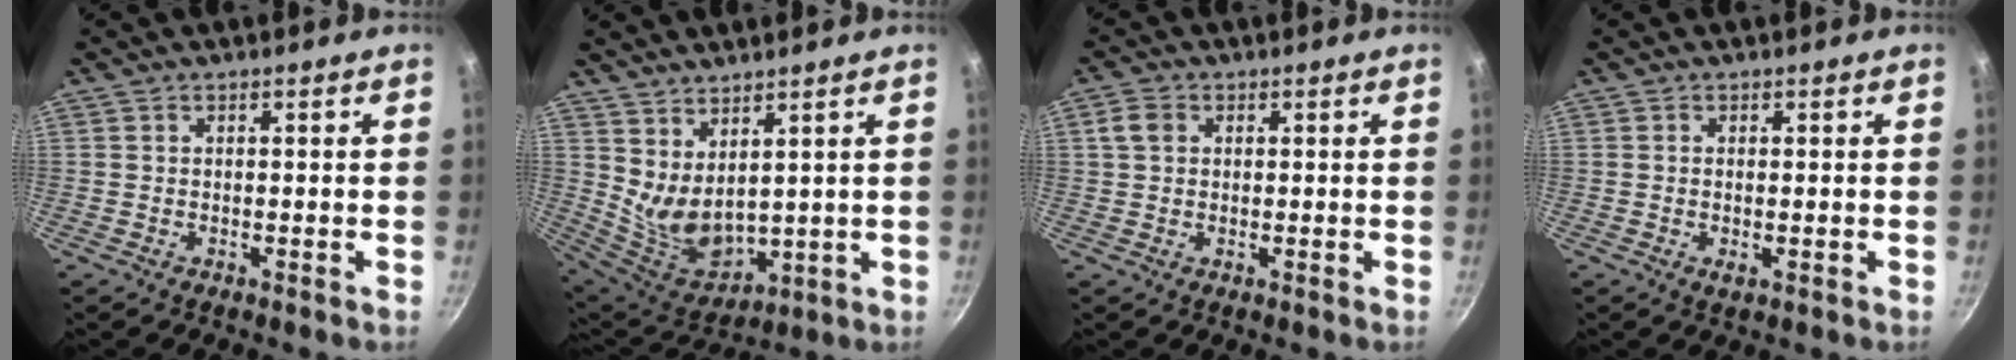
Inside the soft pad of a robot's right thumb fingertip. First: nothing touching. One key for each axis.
{"total": 9.6, "fx": 4.7, "fy": 4.9, "fz": 6.8, "tx": -0.103, "ty": -0.056, "tz": 0.113}
{"total": 3.5, "fx": 1.0, "fy": 2.8, "fz": 1.9, "tx": -0.028, "ty": 0.005, "tz": 0.016}
{"total": 1.3, "fx": -0.2, "fy": 0.5, "fz": 1.2, "tx": -0.025, "ty": -0.003, "tz": -0.003}